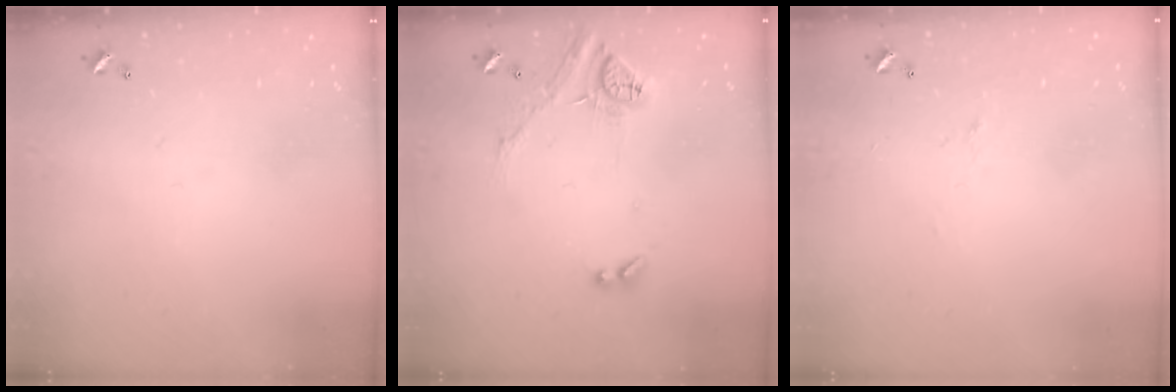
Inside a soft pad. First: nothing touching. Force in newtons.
{"total": 15.6, "press": 15.6, "slide": 1.1}
{"total": 0.9, "press": 0.6, "slide": 0.6}